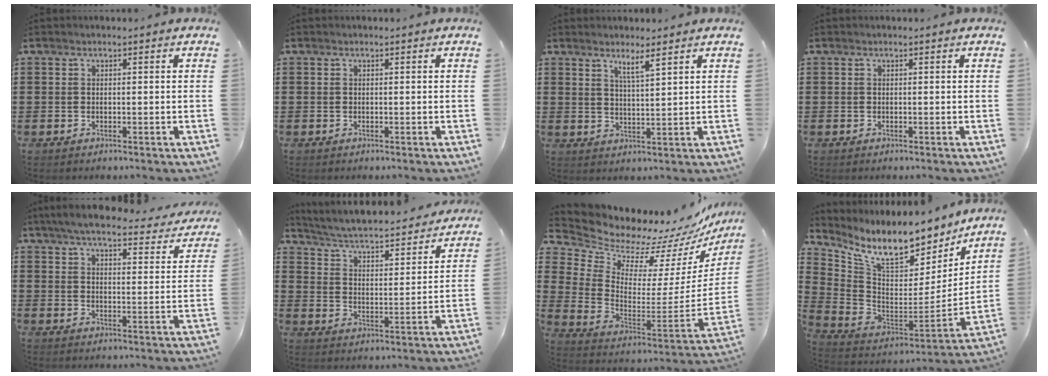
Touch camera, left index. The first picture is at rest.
{"total": 0.0}
{"total": 3.2, "force": [2.6, 0.0, 2.0], "torque": [-0.036, -0.004, 0.044]}
{"total": 0.0}
{"total": 6.0, "force": [5.4, 0.4, 2.5], "torque": [-0.069, -0.026, 0.094]}
{"total": 4.0, "force": [3.7, 0.1, 1.4], "torque": [-0.048, -0.036, 0.053]}
{"total": 7.5, "force": [7.1, 2.4, 0.9], "torque": [-0.050, -0.082, 0.117]}
{"total": 10.8, "force": [8.5, 3.0, 5.9], "torque": [-0.139, -0.065, 0.145]}